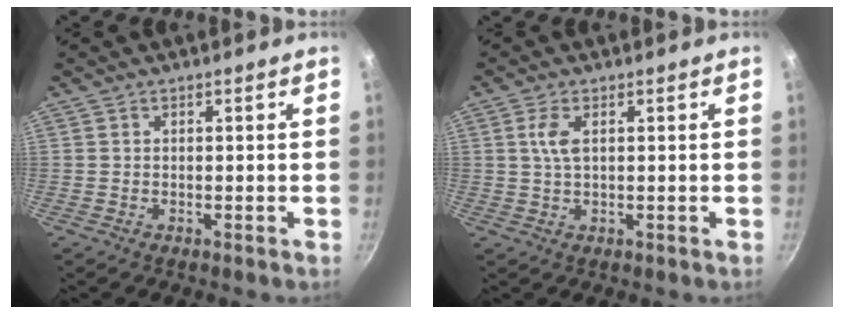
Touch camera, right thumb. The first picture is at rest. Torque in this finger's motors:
{"motor_torque": [0.89, 0.66, 0.47, -0.37, 0.02]}